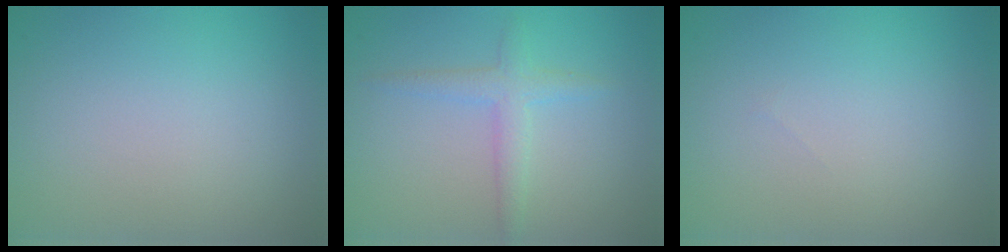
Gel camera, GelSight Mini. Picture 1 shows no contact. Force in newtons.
{"total": 2.2, "press": 2.2, "slide": 0.0}
{"total": 0.0}